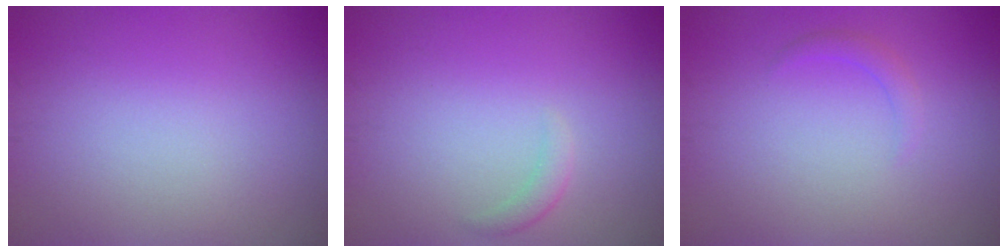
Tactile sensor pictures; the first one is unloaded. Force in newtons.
{"total": 1.1, "press": 1.1, "slide": 0.0}
{"total": 1.1, "press": 1.1, "slide": 0.2}